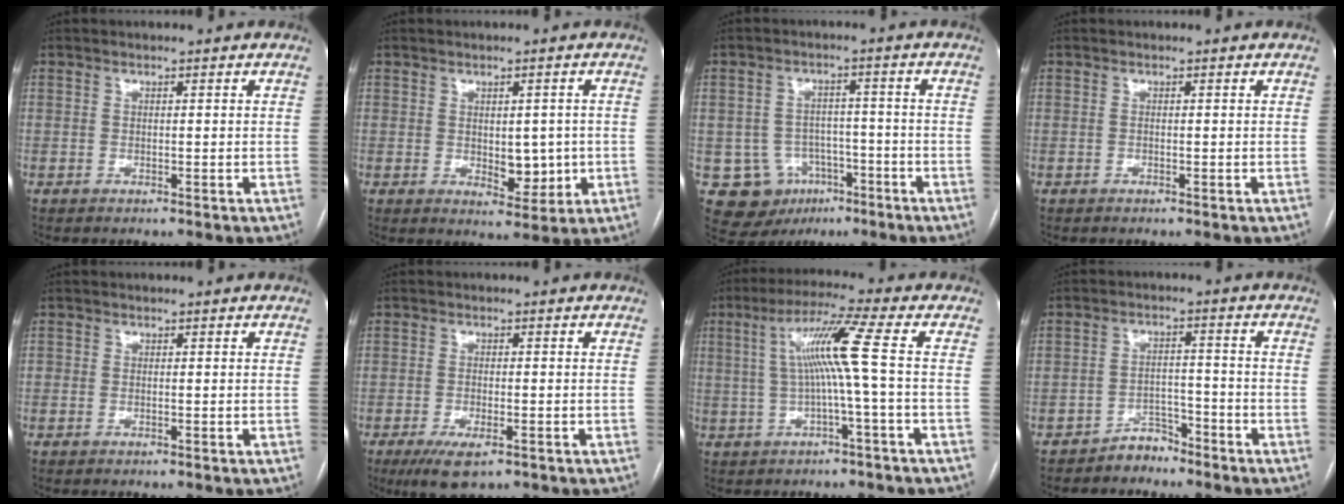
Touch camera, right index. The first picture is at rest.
{"total": 5.0, "force": [-0.4, 2.8, 4.2], "torque": [-0.052, 0.000, 0.005]}
{"total": 10.0, "force": [-4.3, 8.6, 2.8], "torque": [-0.052, 0.017, -0.052]}
{"total": 0.0}
{"total": 0.5, "force": [-0.2, 0.5, 0.1], "torque": [0.005, 0.004, -0.005]}
{"total": 5.7, "force": [-3.3, 1.8, 4.3], "torque": [-0.078, -0.012, -0.049]}
{"total": 8.3, "force": [0.4, -1.5, 8.2], "torque": [-0.152, 0.021, 0.014]}
{"total": 3.8, "force": [-3.3, 1.9, 0.3], "torque": [-0.001, 0.007, -0.055]}